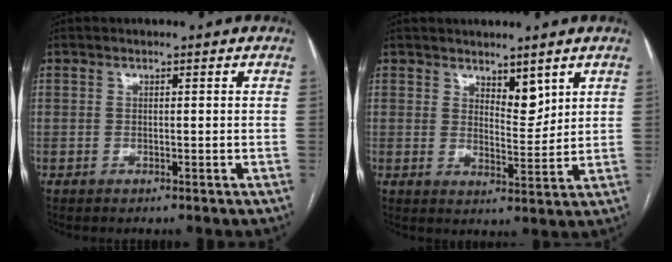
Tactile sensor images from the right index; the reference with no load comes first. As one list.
[{"total": 4.1, "force": [2.8, 1.7, 2.5], "torque": [-0.038, -0.010, 0.053]}]